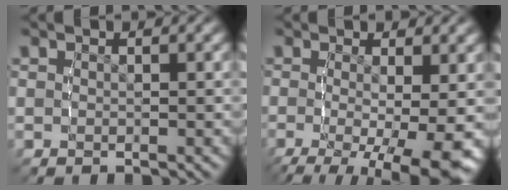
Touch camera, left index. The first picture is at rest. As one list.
[{"total": 10.6, "force": [-5.9, 4.0, 7.8], "torque": [-0.125, -0.061, -0.059]}]